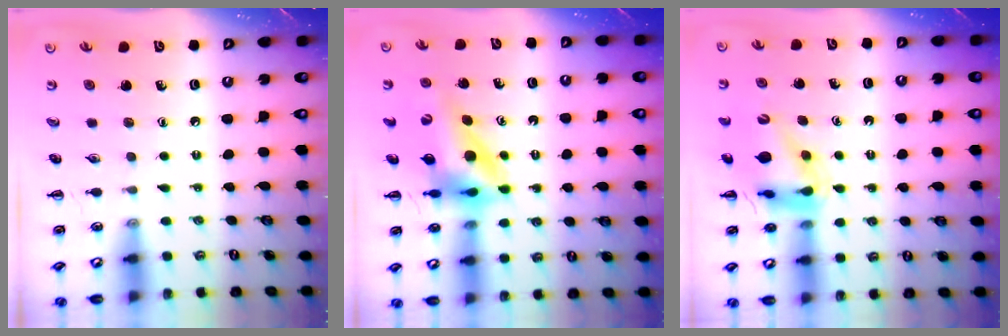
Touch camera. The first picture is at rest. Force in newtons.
{"total": 12.0, "press": 11.4, "slide": 3.7}
{"total": 11.9, "press": 11.5, "slide": 3.3}